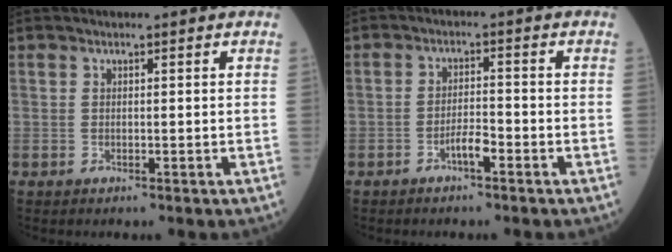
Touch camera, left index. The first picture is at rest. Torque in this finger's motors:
{"motor_torque": [0.60, 0.27, 0.04, 0.01]}